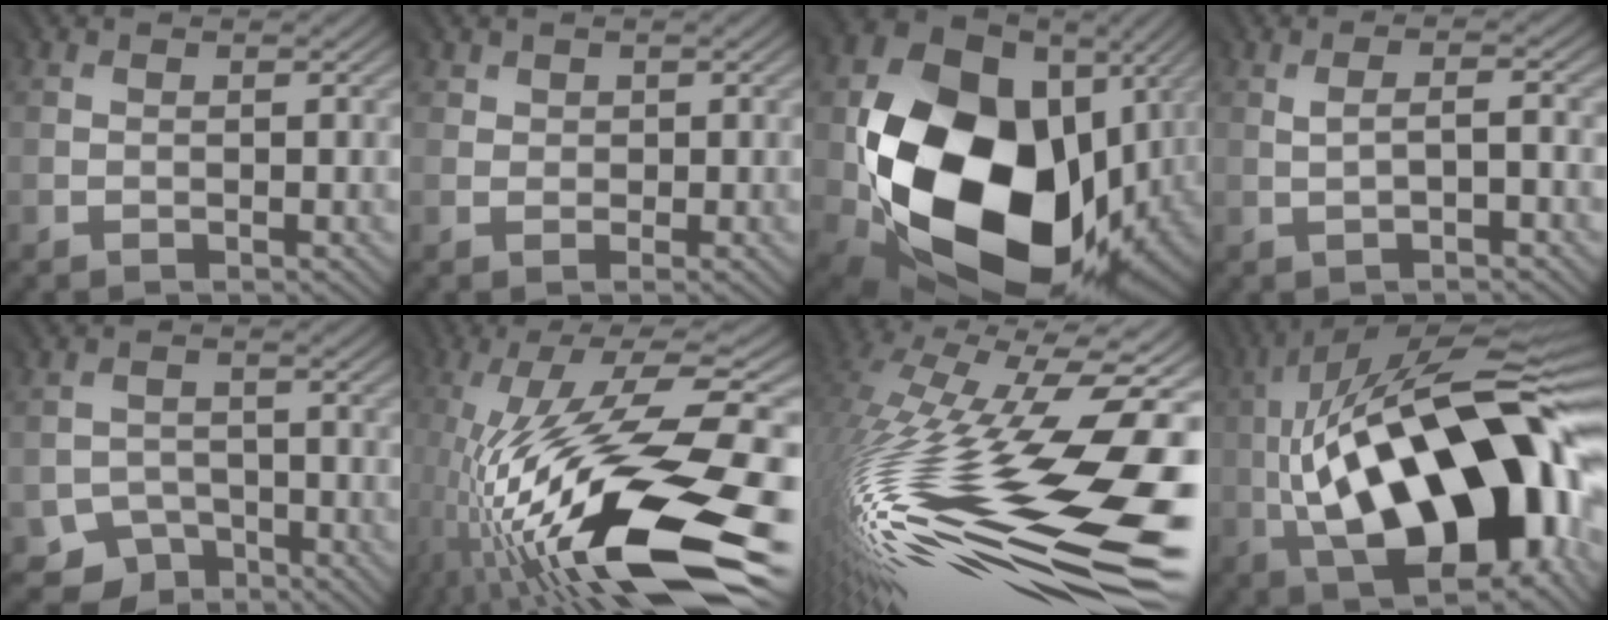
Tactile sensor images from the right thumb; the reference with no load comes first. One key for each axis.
{"total": 1.1, "fx": 0.7, "fy": 0.8, "fz": 0.0, "tx": 0.003, "ty": -0.001, "tz": 0.015}
{"total": 21.0, "fx": -1.4, "fy": 15.9, "fz": 13.7, "tx": -0.313, "ty": -0.061, "tz": 0.013}
{"total": 2.2, "fx": -0.5, "fy": 0.5, "fz": 2.1, "tx": -0.030, "ty": 0.003, "tz": -0.015}
{"total": 3.8, "fx": -3.0, "fy": 2.4, "fz": 0.1, "tx": 0.005, "ty": -0.010, "tz": -0.055}
{"total": 19.6, "fx": -5.7, "fy": 6.6, "fz": 17.5, "tx": -0.333, "ty": -0.003, "tz": -0.107}
{"total": 20.9, "fx": -3.0, "fy": 8.4, "fz": 18.8, "tx": -0.379, "ty": -0.030, "tz": -0.060}
{"total": 21.6, "fx": -2.6, "fy": 9.0, "fz": 19.4, "tx": -0.324, "ty": 0.025, "tz": -0.049}